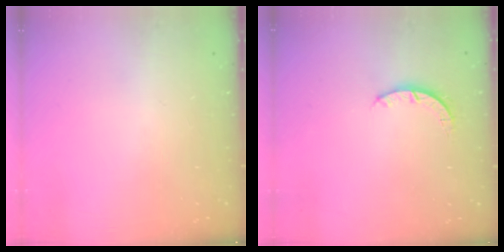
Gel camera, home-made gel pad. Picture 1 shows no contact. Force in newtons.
{"total": 2.7, "press": 2.7, "slide": 0.4}